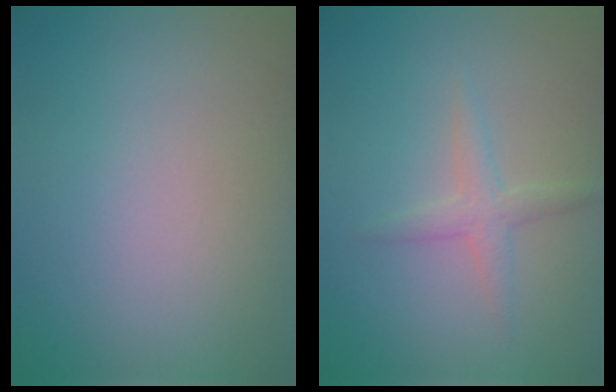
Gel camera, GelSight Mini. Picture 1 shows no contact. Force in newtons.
{"total": 1.8, "press": 1.8, "slide": 0.0}